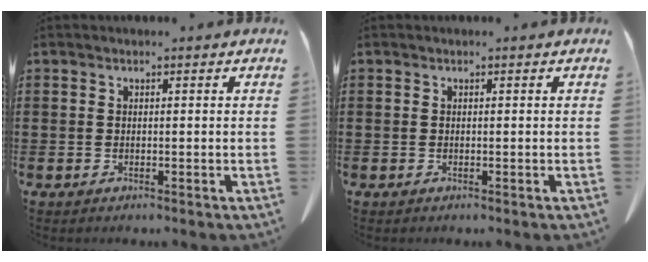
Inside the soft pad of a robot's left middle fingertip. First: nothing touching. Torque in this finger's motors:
{"motor_torque": [0.27, -0.35, 0.00, 0.00]}